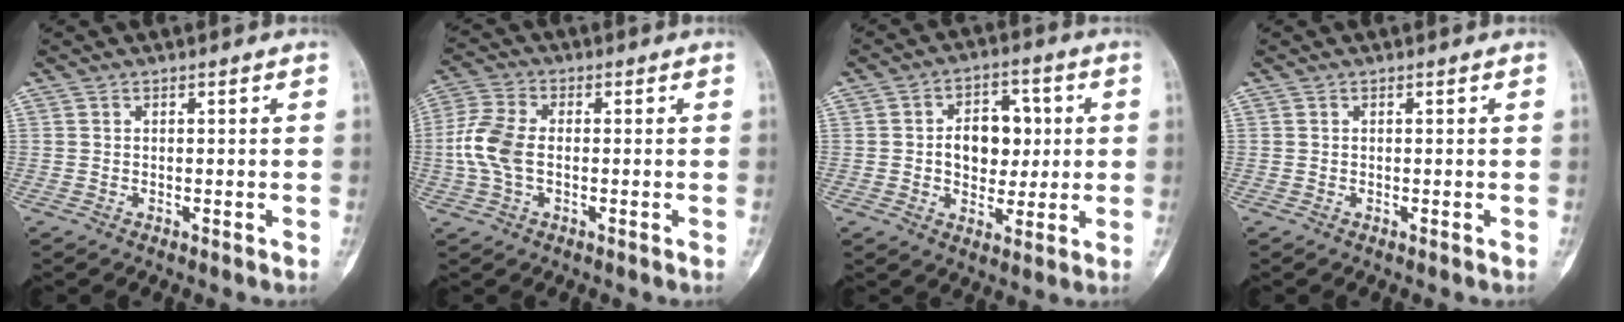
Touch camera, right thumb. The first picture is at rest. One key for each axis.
{"total": 8.3, "fx": -0.7, "fy": 5.0, "fz": 6.6, "tx": -0.159, "ty": 0.018, "tz": -0.020}
{"total": 10.2, "fx": 0.9, "fy": 7.3, "fz": 7.1, "tx": -0.056, "ty": 0.011, "tz": 0.014}
{"total": 0.0}